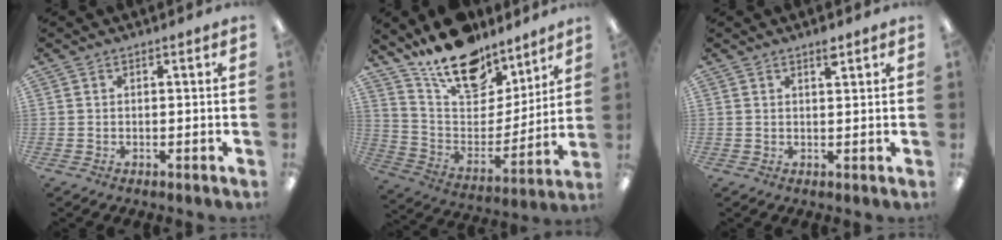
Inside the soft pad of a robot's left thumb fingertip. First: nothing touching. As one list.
[{"total": 19.4, "force": [15.6, 9.1, 7.1], "torque": [-0.137, -0.108, 0.282]}, {"total": 2.3, "force": [1.7, 0.7, 1.4], "torque": [-0.016, -0.006, 0.027]}]